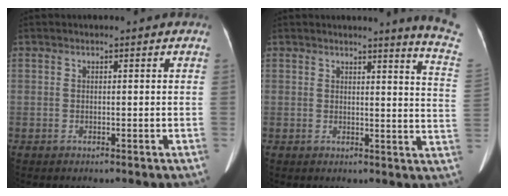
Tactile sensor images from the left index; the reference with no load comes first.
{"total": 9.0, "force": [8.4, -1.8, 3.0], "torque": [-0.031, -0.089, 0.067]}